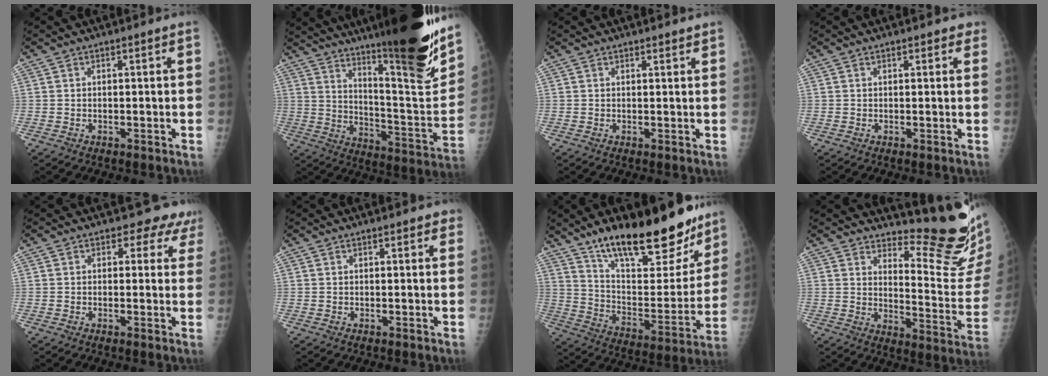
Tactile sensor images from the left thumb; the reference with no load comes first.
{"total": 29.5, "force": [20.7, 4.4, 20.6], "torque": [-0.291, -0.117, 0.303]}
{"total": 1.4, "force": [1.3, 0.4, 0.3], "torque": [0.003, -0.006, 0.018]}
{"total": 2.0, "force": [1.6, 1.0, 0.7], "torque": [0.012, 0.000, 0.012]}
{"total": 5.8, "force": [4.6, 3.4, 0.7], "torque": [0.034, -0.021, 0.038]}
{"total": 1.8, "force": [1.5, 0.8, 0.7], "torque": [0.006, 0.000, 0.013]}
{"total": 28.1, "force": [20.1, 9.6, 17.1], "torque": [-0.216, -0.087, 0.316]}
{"total": 17.0, "force": [14.7, 2.9, 8.1], "torque": [-0.081, -0.173, 0.188]}